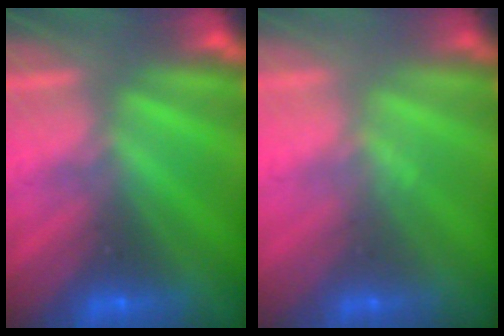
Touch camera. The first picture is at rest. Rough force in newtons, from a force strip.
{"total": 2.2}